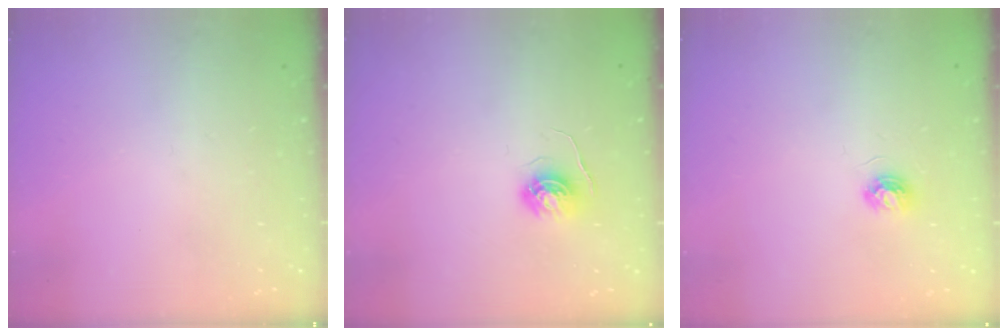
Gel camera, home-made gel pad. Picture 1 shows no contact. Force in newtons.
{"total": 4.6, "press": 4.6, "slide": 0.4}
{"total": 3.8, "press": 3.8, "slide": 0.4}